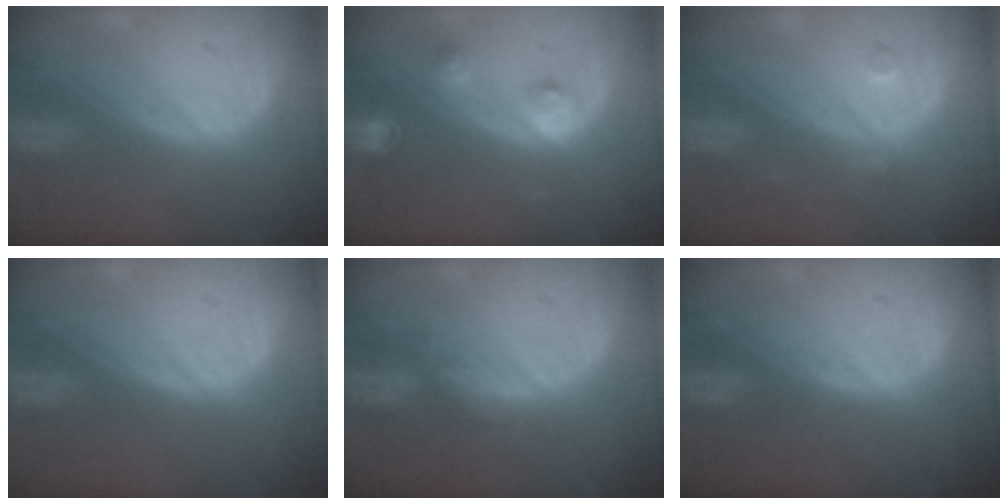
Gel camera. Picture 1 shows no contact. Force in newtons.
{"total": 3.6, "press": 3.3, "slide": 1.5}
{"total": 2.0, "press": 2.0, "slide": 0.2}
{"total": 0.0}
{"total": 4.6, "press": 4.1, "slide": 2.1}
{"total": 0.5, "press": 0.0, "slide": 0.5}